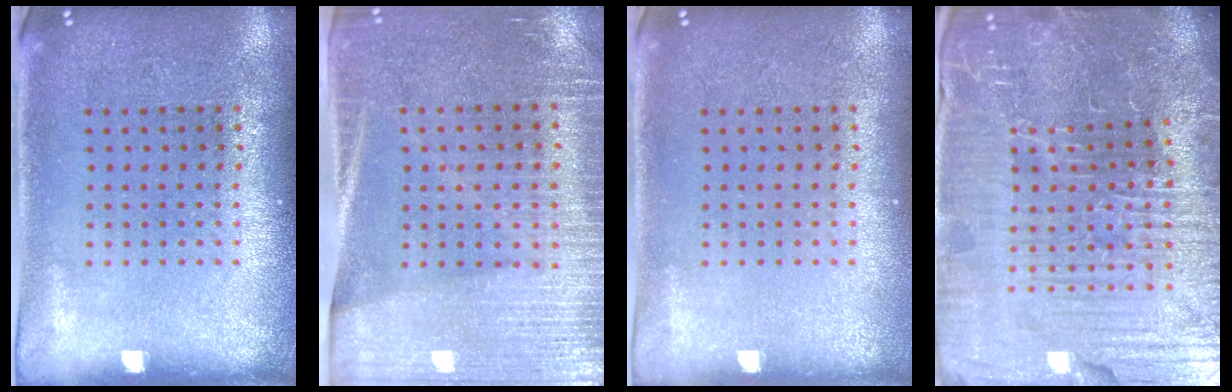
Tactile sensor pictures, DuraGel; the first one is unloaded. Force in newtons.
{"total": 3.4, "press": 3.0, "slide": 1.6}
{"total": 0.0}
{"total": 6.3, "press": 5.9, "slide": 2.4}